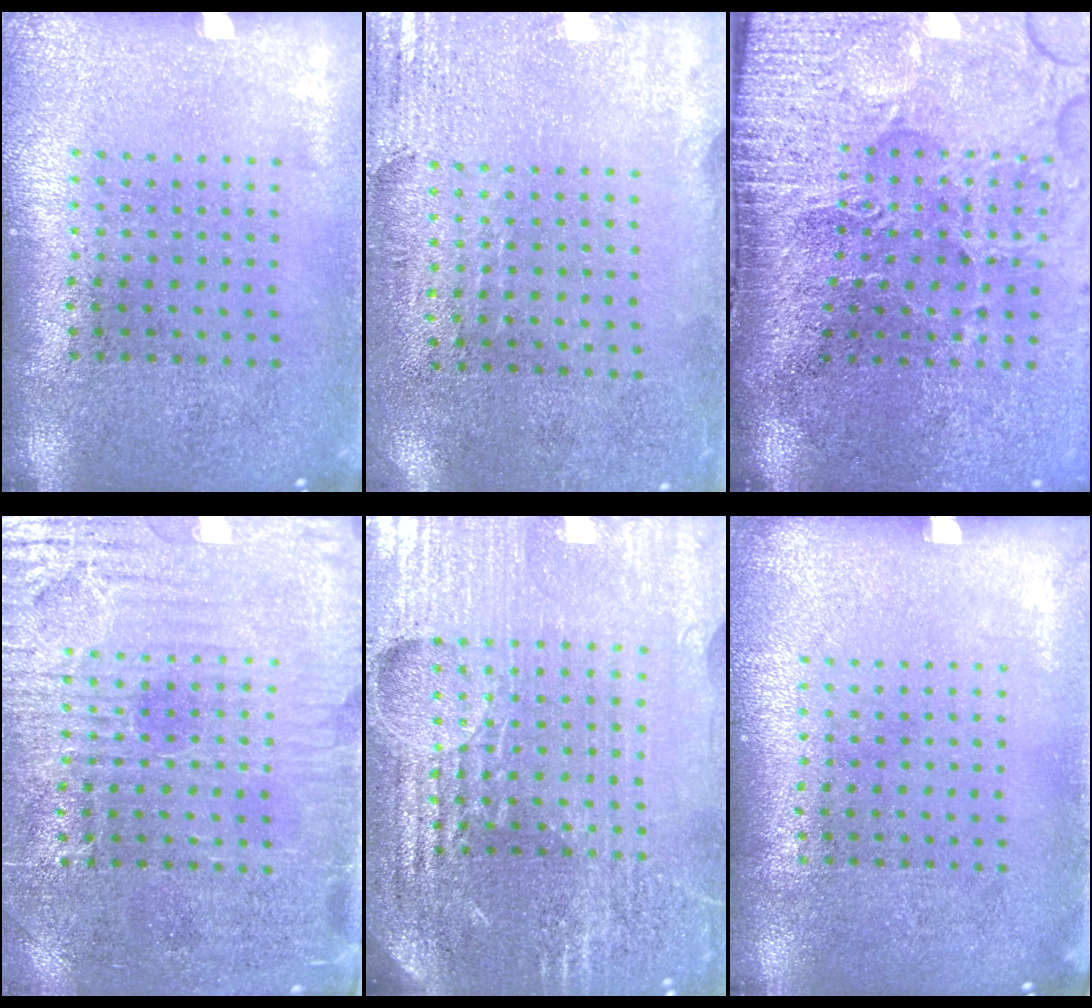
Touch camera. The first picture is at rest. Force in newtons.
{"total": 2.9, "press": 2.4, "slide": 1.5}
{"total": 5.0, "press": 4.1, "slide": 2.8}
{"total": 3.9, "press": 3.4, "slide": 1.8}
{"total": 5.7, "press": 5.2, "slide": 2.5}
{"total": 0.0}